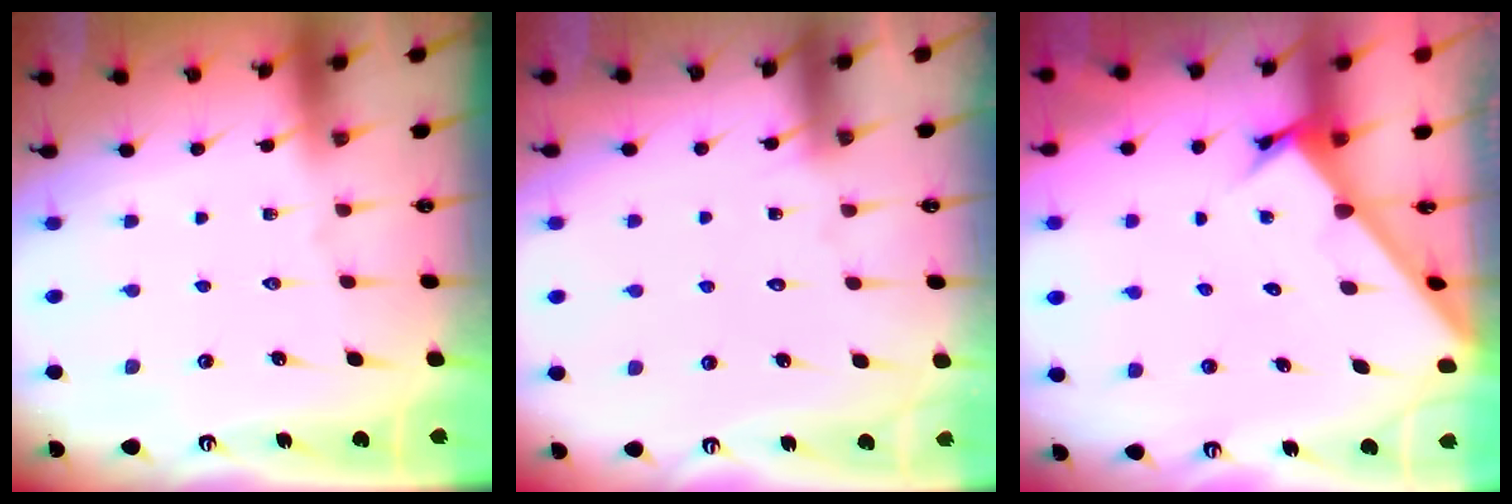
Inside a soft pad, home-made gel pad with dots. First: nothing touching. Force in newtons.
{"total": 5.5, "press": 5.5, "slide": 0.4}
{"total": 2.4, "press": 2.4, "slide": 0.2}